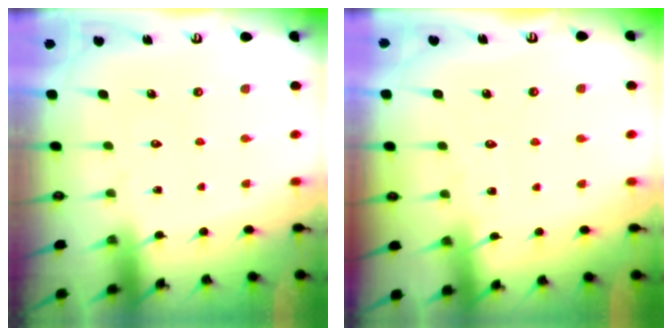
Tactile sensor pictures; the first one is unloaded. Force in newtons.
{"total": 3.3, "press": 3.2, "slide": 0.4}